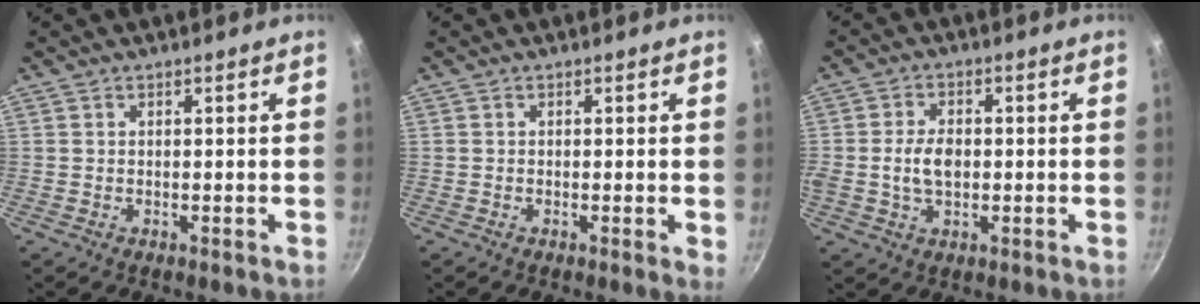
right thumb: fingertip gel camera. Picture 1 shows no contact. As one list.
[{"total": 1.0, "force": [0.0, 0.2, 1.0], "torque": [-0.013, -0.003, -0.005]}, {"total": 6.0, "force": [-0.4, 3.8, 4.5], "torque": [-0.074, 0.009, -0.009]}]